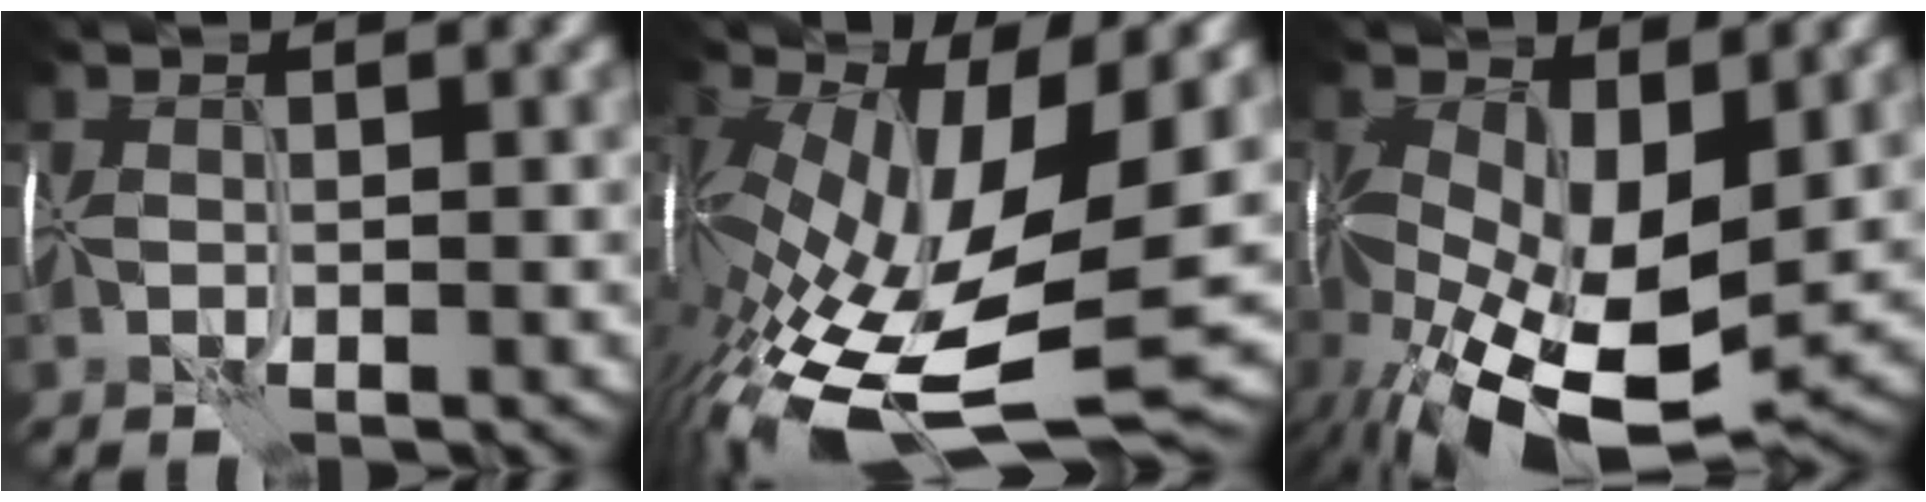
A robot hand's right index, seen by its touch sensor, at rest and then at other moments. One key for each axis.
{"total": 16.1, "fx": -3.8, "fy": 6.6, "fz": 14.2, "tx": -0.281, "ty": -0.034, "tz": -0.064}
{"total": 13.0, "fx": -2.6, "fy": 6.9, "fz": 10.8, "tx": -0.208, "ty": -0.040, "tz": -0.028}